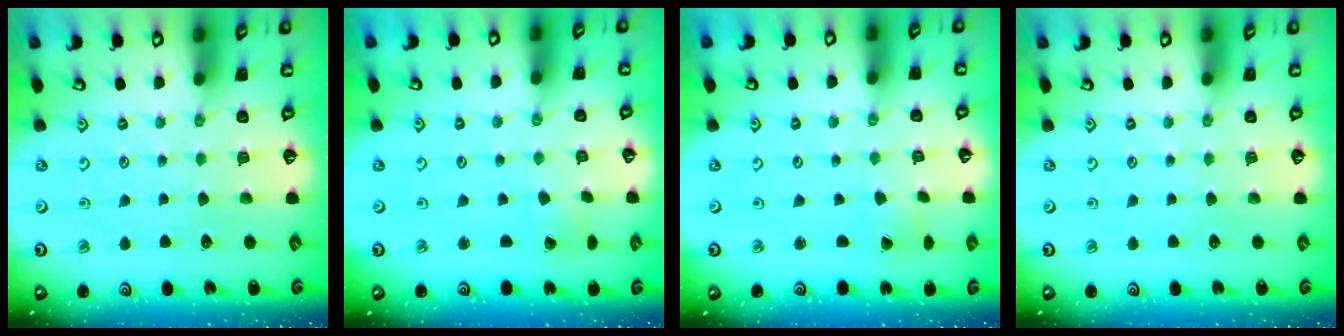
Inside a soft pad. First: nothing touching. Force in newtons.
{"total": 2.0, "press": 2.0, "slide": 0.2}
{"total": 1.0, "press": 1.0, "slide": 0.0}
{"total": 0.0}